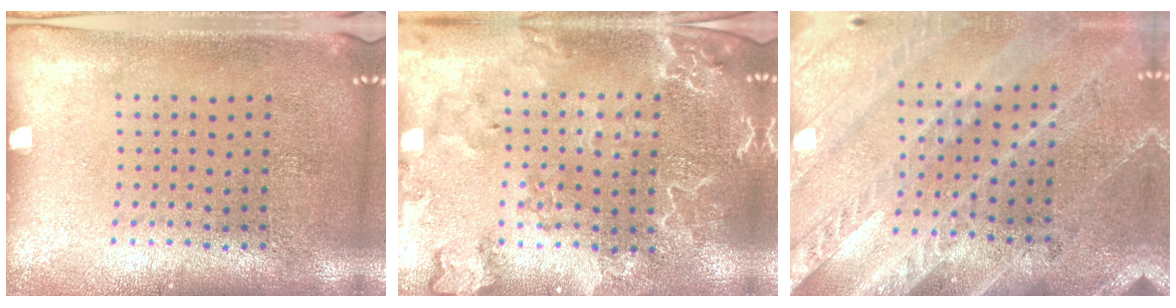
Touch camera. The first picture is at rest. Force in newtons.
{"total": 2.7, "press": 2.5, "slide": 1.0}
{"total": 2.9, "press": 2.7, "slide": 1.1}